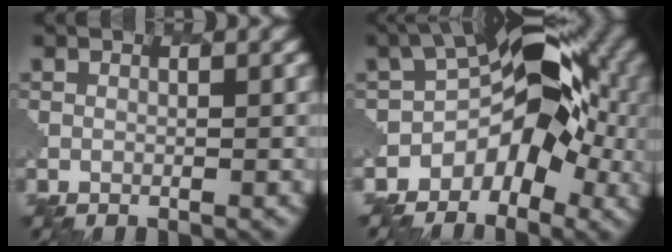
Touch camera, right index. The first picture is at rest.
{"total": 6.8, "force": [-2.2, 5.2, 3.7], "torque": [-0.054, 0.011, -0.074]}